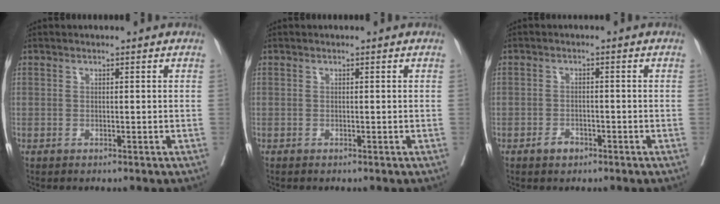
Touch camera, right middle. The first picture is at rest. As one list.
[{"total": 0.0}, {"total": 2.0, "force": [-1.3, 1.2, 0.9], "torque": [-0.012, 0.004, -0.019]}]